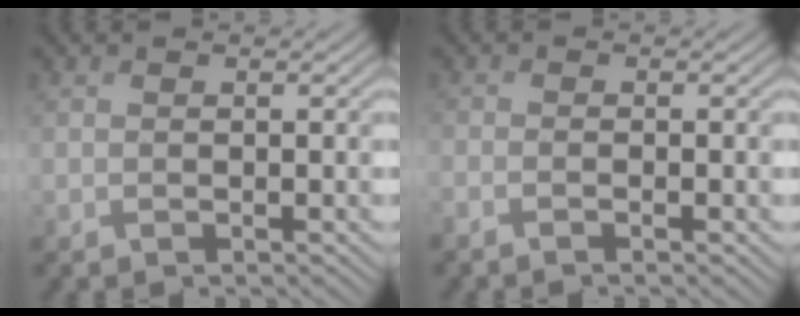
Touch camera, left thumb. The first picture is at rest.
{"total": 1.8, "force": [-1.2, 0.4, 1.3], "torque": [-0.028, -0.005, -0.027]}